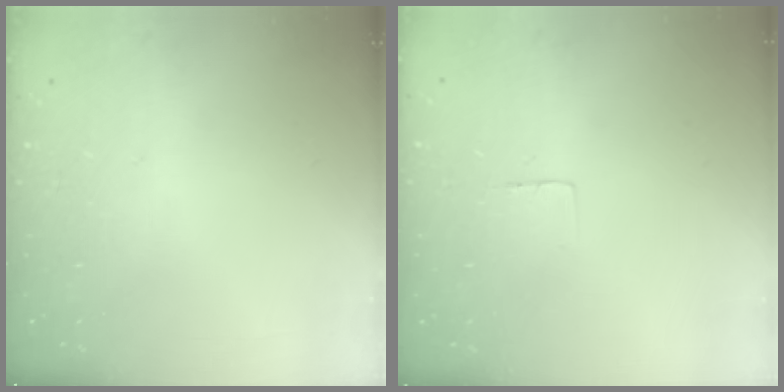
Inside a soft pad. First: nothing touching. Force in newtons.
{"total": 2.3, "press": 2.3, "slide": 0.1}